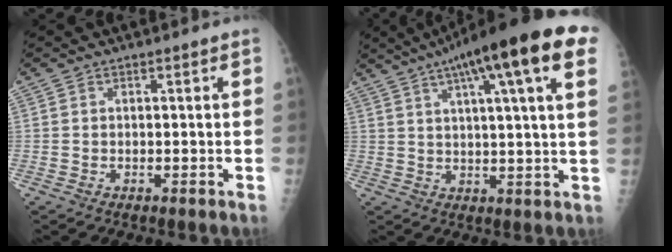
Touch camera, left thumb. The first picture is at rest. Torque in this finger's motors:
{"motor_torque": [0.93, 0.34, 1.83, -0.95, 0.29]}